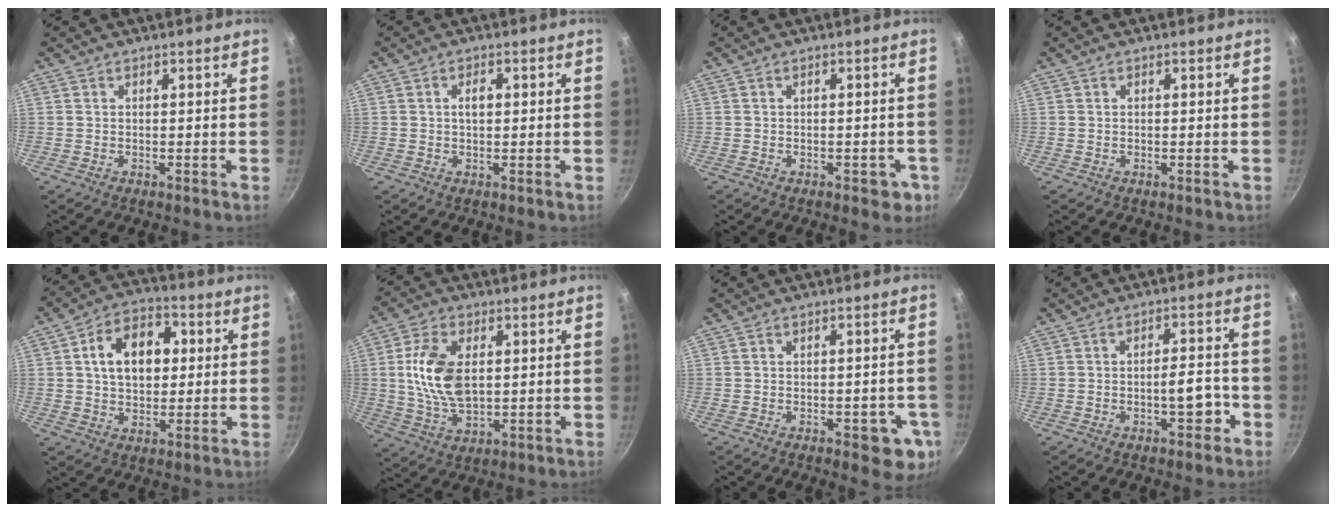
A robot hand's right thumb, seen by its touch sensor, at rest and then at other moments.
{"total": 1.3, "force": [0.5, 0.8, 0.8], "torque": [-0.007, 0.001, 0.009]}
{"total": 3.7, "force": [-1.5, 2.1, 2.6], "torque": [-0.009, 0.017, -0.009]}
{"total": 0.0}
{"total": 12.9, "force": [2.4, 8.9, 9.1], "torque": [-0.110, 0.016, 0.028]}
{"total": 12.3, "force": [1.8, 7.1, 9.8], "torque": [-0.179, -0.006, 0.037]}
{"total": 7.7, "force": [-2.6, 3.6, 6.3], "torque": [-0.045, 0.007, -0.028]}
{"total": 5.8, "force": [-2.5, 2.4, 4.6], "torque": [-0.041, 0.028, -0.033]}